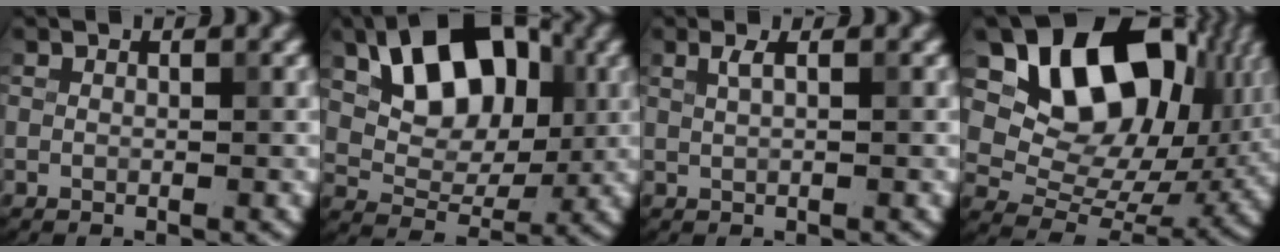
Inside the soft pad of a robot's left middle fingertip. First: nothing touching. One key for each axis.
{"total": 10.4, "fx": 3.5, "fy": 6.6, "fz": 7.2, "tx": -0.115, "ty": 0.008, "tz": 0.047}
{"total": 1.3, "fx": 0.6, "fy": 0.4, "fz": 1.1, "tx": -0.020, "ty": 0.001, "tz": 0.011}
{"total": 15.3, "fx": 6.4, "fy": 9.8, "fz": 9.8, "tx": -0.157, "ty": 0.017, "tz": 0.119}